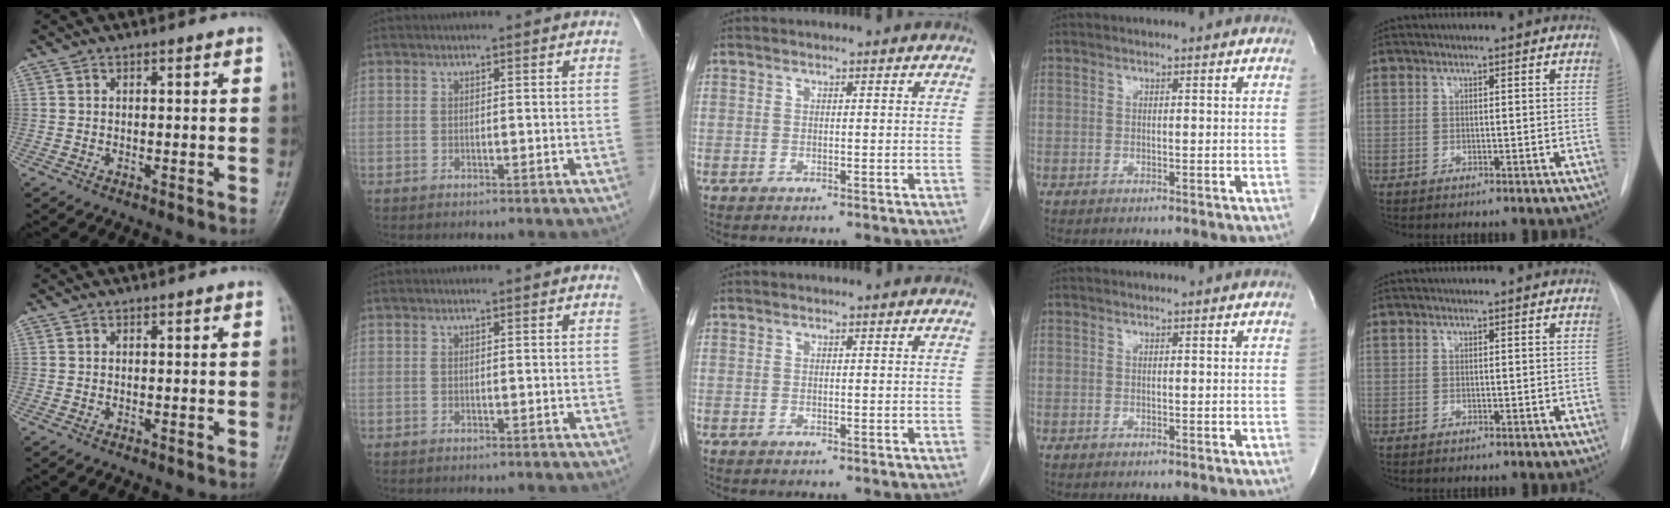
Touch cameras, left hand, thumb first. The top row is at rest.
{}